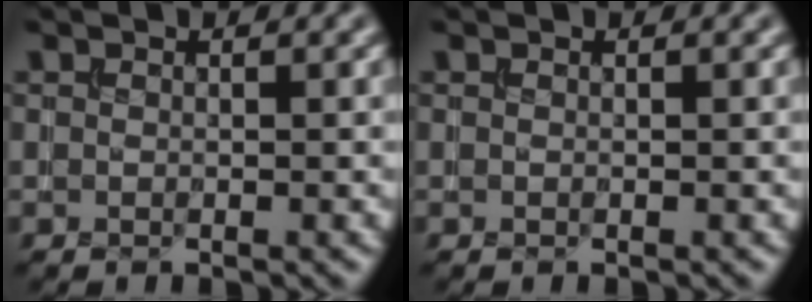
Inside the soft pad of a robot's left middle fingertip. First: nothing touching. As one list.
[{"total": 0.0}]